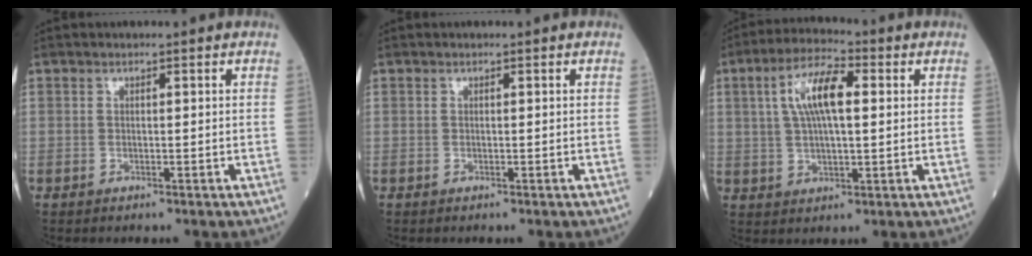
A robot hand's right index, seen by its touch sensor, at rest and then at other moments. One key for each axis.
{"total": 0.0}
{"total": 9.4, "fx": 2.4, "fy": 2.9, "fz": 8.6, "tx": -0.169, "ty": 0.020, "tz": 0.042}